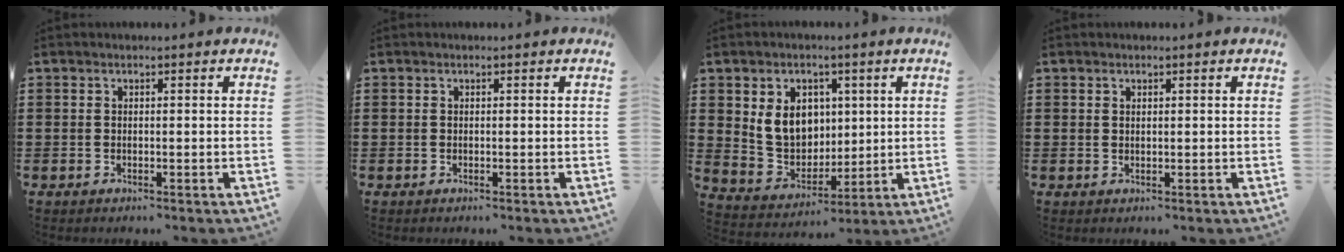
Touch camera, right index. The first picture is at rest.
{"total": 0.0}
{"total": 7.9, "force": [2.0, 6.5, 3.9], "torque": [-0.092, 0.012, 0.037]}
{"total": 0.5, "force": [0.5, 0.0, 0.2], "torque": [-0.003, 0.001, 0.010]}